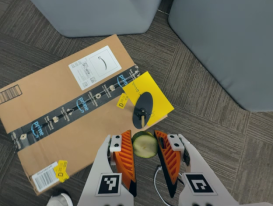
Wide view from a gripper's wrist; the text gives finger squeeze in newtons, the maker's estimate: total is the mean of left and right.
{"total": 8.3, "left": 8.4, "right": 8.1}